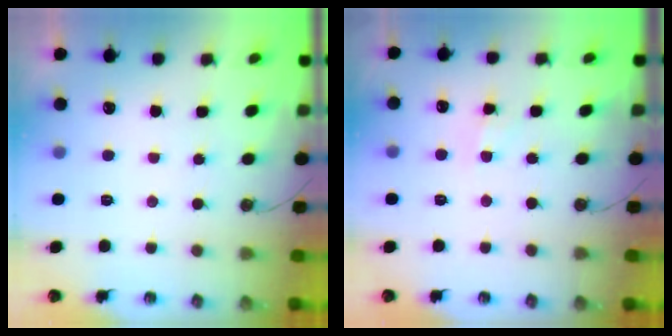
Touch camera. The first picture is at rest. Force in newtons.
{"total": 1.9, "press": 1.9, "slide": 0.1}